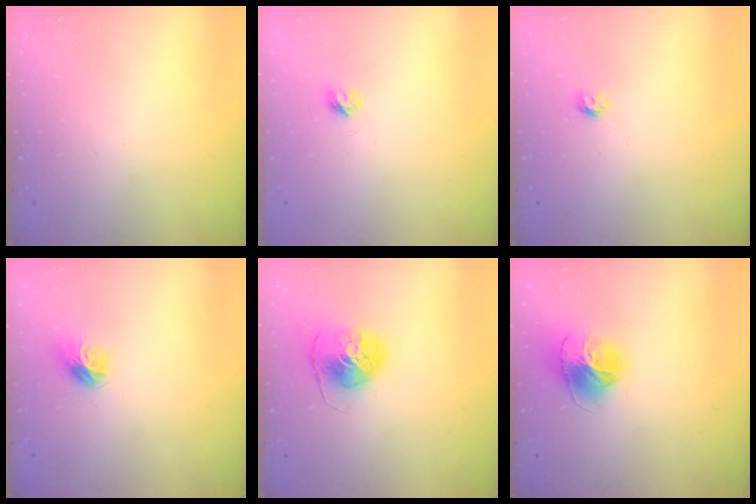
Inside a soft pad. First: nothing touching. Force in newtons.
{"total": 3.9, "press": 3.8, "slide": 0.5}
{"total": 4.0, "press": 3.9, "slide": 0.6}
{"total": 8.8, "press": 8.8, "slide": 0.4}
{"total": 8.1, "press": 8.0, "slide": 1.2}
{"total": 15.6, "press": 15.5, "slide": 1.6}